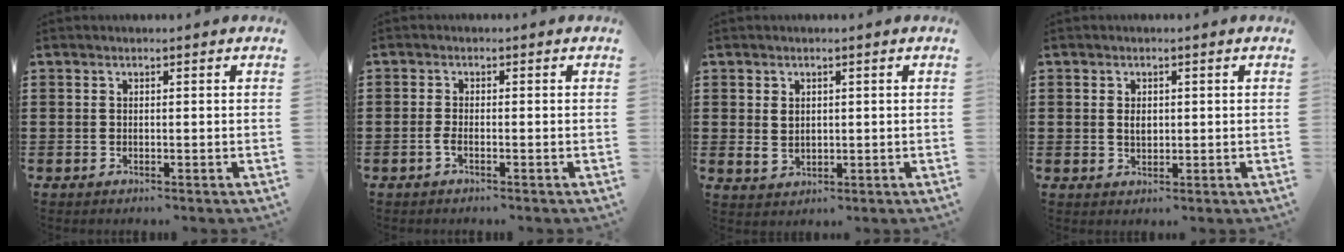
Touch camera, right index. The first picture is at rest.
{"total": 1.4, "force": [-0.7, 0.2, 1.2], "torque": [-0.031, -0.005, -0.015]}
{"total": 2.3, "force": [0.8, 1.7, 1.3], "torque": [-0.029, 0.007, 0.016]}
{"total": 1.9, "force": [0.3, 1.3, 1.4], "torque": [-0.029, 0.007, 0.004]}